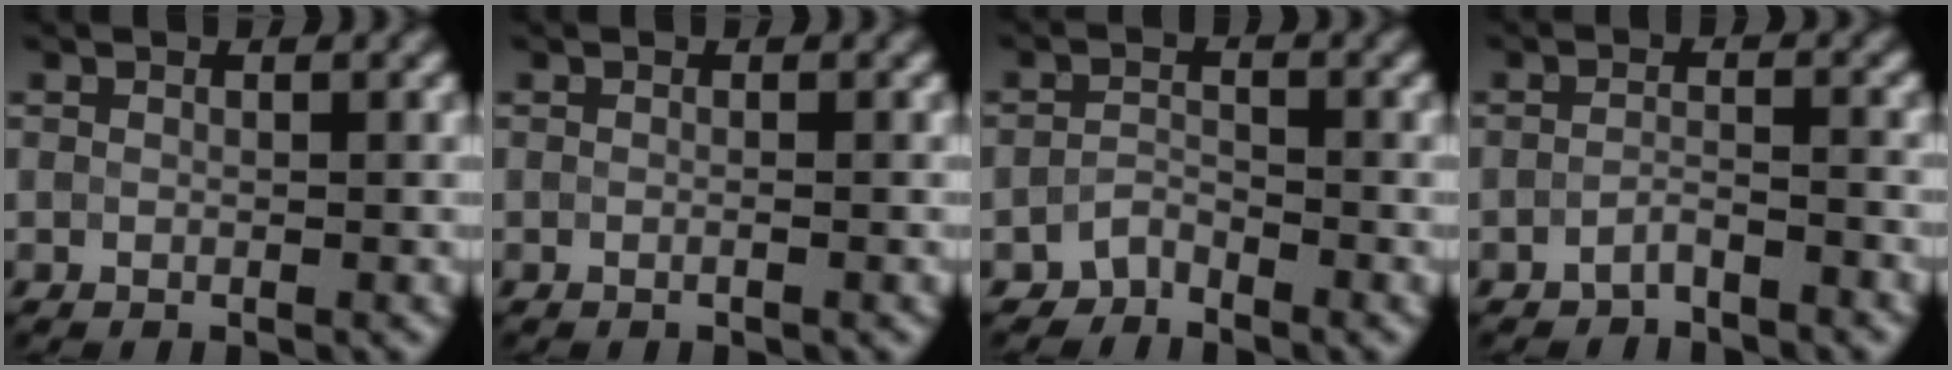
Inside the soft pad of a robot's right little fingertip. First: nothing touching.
{"total": 0.8, "force": [-0.2, 0.5, 0.6], "torque": [0.008, -0.002, -0.020]}
{"total": 2.1, "force": [-1.9, 0.0, -0.8], "torque": [0.009, 0.006, -0.034]}
{"total": 2.1, "force": [-2.0, -0.3, -0.5], "torque": [0.003, 0.005, -0.036]}